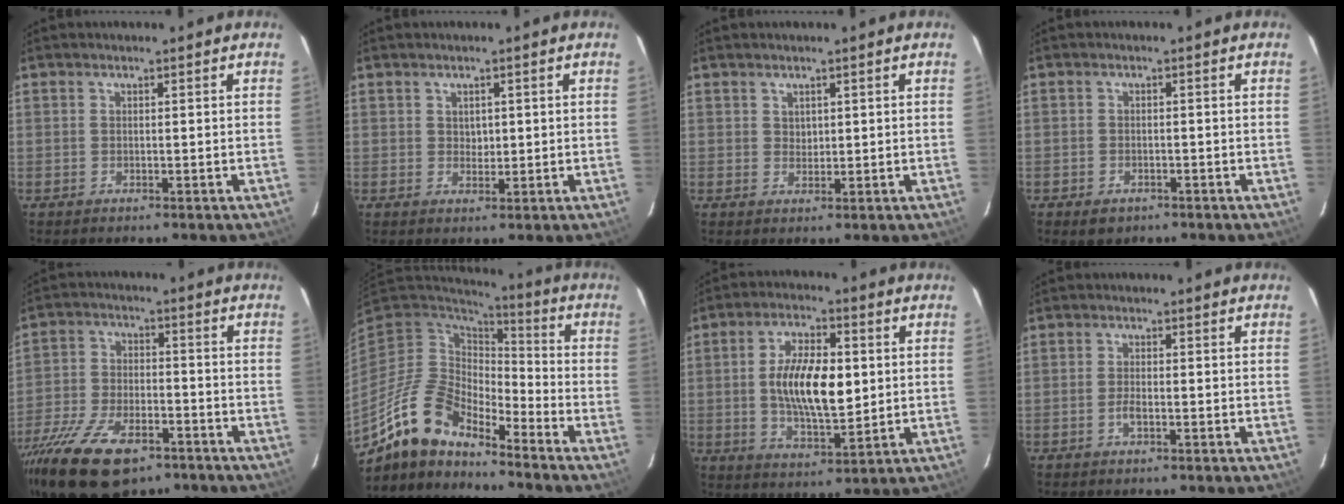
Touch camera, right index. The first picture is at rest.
{"total": 1.7, "force": [0.6, 1.5, 0.6], "torque": [-0.005, 0.003, 0.012]}
{"total": 1.4, "force": [0.9, 1.0, 0.2], "torque": [0.002, 0.003, 0.018]}
{"total": 2.9, "force": [-1.7, 2.0, 1.1], "torque": [-0.024, 0.000, -0.021]}
{"total": 19.4, "force": [-12.7, 8.7, 11.8], "torque": [-0.257, -0.038, -0.221]}
{"total": 13.2, "force": [-11.3, 4.2, 5.4], "torque": [-0.103, -0.001, -0.221]}
{"total": 12.7, "force": [0.8, 5.4, 11.5], "torque": [-0.213, 0.002, 0.017]}
{"total": 2.1, "force": [-0.9, 0.8, 1.8], "torque": [-0.039, 0.001, -0.018]}